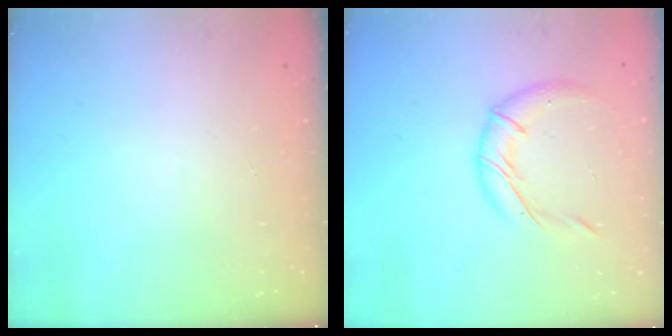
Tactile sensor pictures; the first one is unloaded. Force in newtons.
{"total": 11.7, "press": 11.7, "slide": 0.8}